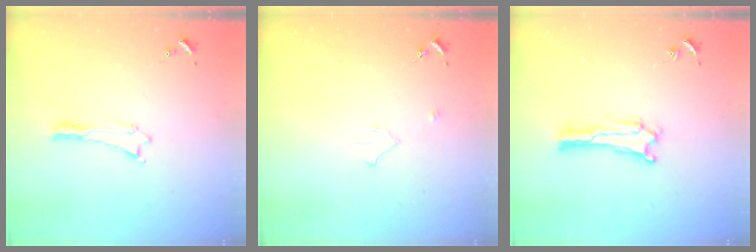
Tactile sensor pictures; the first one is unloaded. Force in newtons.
{"total": 2.2, "press": 2.2, "slide": 0.2}
{"total": 0.6, "press": 0.5, "slide": 0.2}